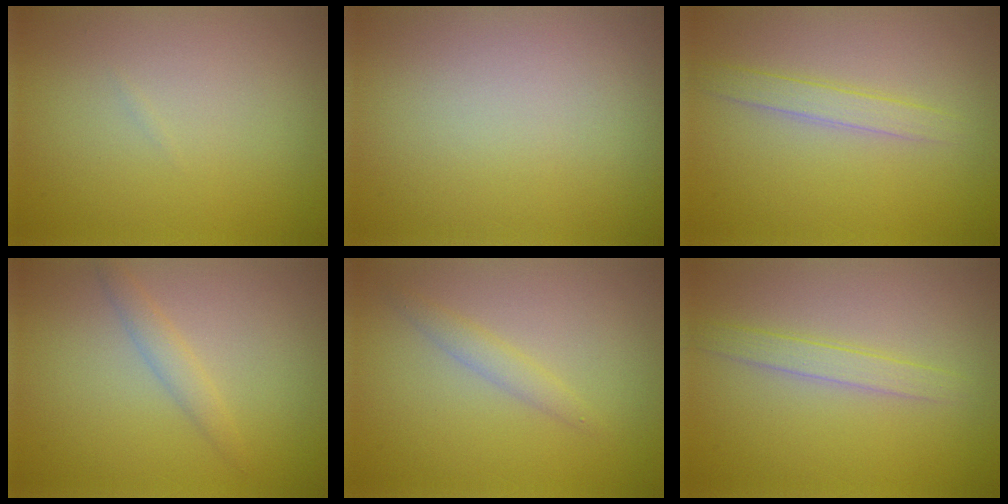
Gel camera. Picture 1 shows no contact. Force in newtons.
{"total": 0.0}
{"total": 1.9, "press": 1.9, "slide": 0.1}
{"total": 1.5, "press": 1.5, "slide": 0.0}
{"total": 1.4, "press": 1.4, "slide": 0.1}
{"total": 1.9, "press": 1.9, "slide": 0.1}